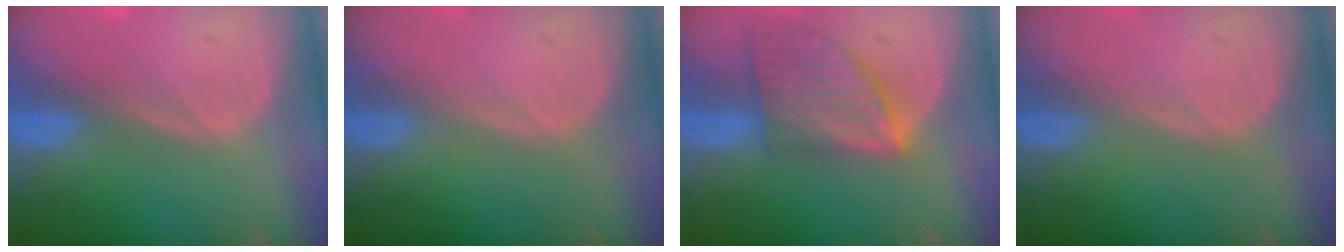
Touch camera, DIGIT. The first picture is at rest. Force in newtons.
{"total": 0.0}
{"total": 8.1, "press": 7.3, "slide": 3.4}
{"total": 0.0}